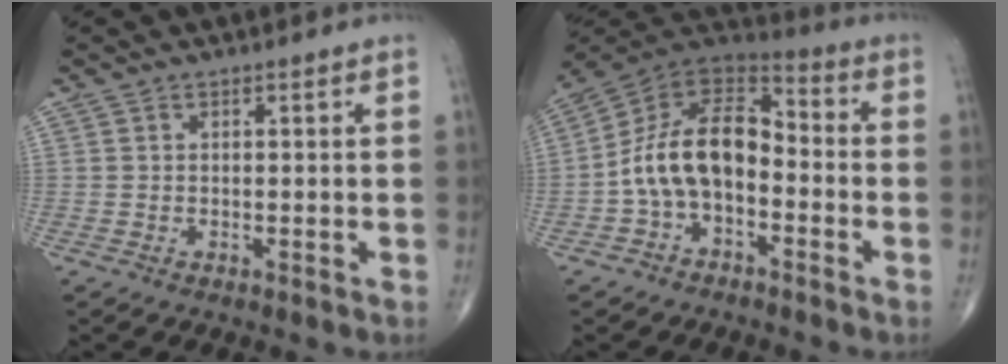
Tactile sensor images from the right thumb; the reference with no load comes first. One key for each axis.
{"total": 14.4, "fx": -3.1, "fy": 8.9, "fz": 10.9, "tx": -0.178, "ty": 0.060, "tz": -0.067}